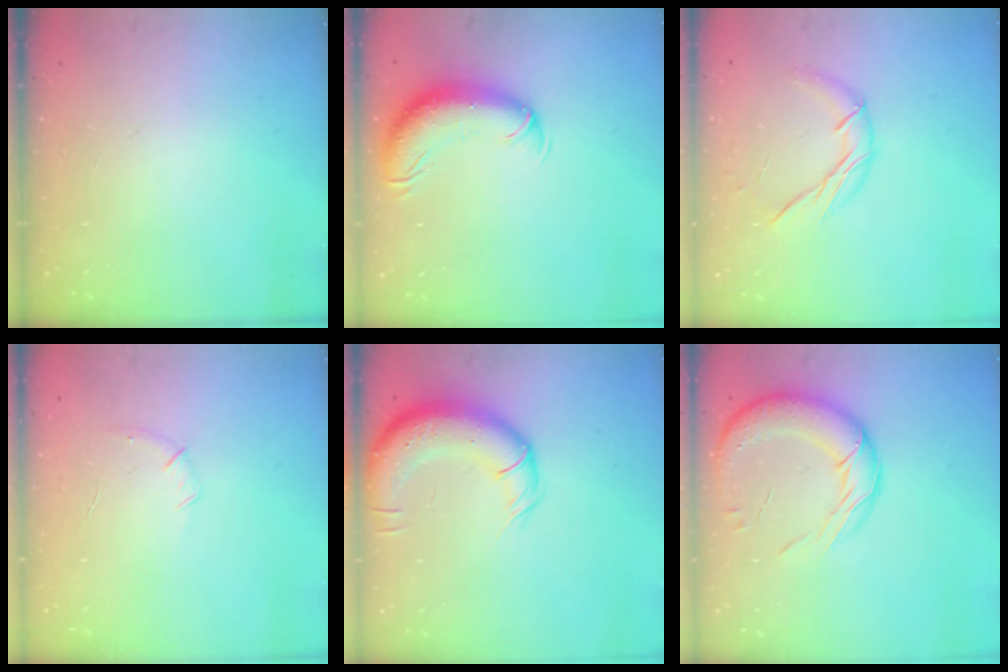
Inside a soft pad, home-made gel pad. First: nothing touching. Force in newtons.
{"total": 11.9, "press": 11.6, "slide": 2.7}
{"total": 8.7, "press": 8.7, "slide": 0.3}
{"total": 5.1, "press": 4.9, "slide": 1.4}
{"total": 13.7, "press": 13.3, "slide": 3.4}
{"total": 16.4, "press": 15.8, "slide": 4.5}